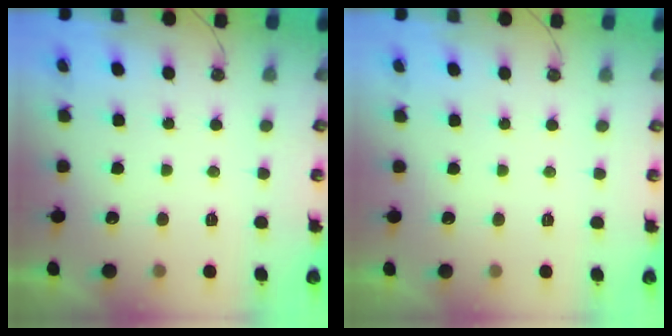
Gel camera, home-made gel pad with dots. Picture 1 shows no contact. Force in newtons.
{"total": 0.0}